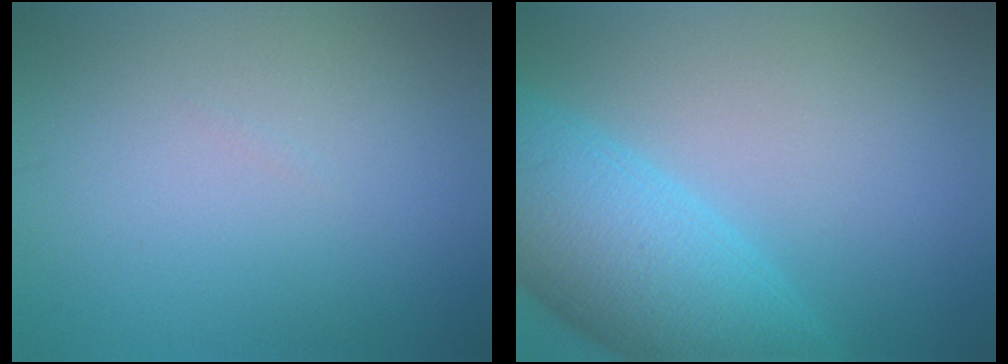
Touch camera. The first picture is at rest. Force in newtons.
{"total": 9.3, "press": 9.3, "slide": 0.4}